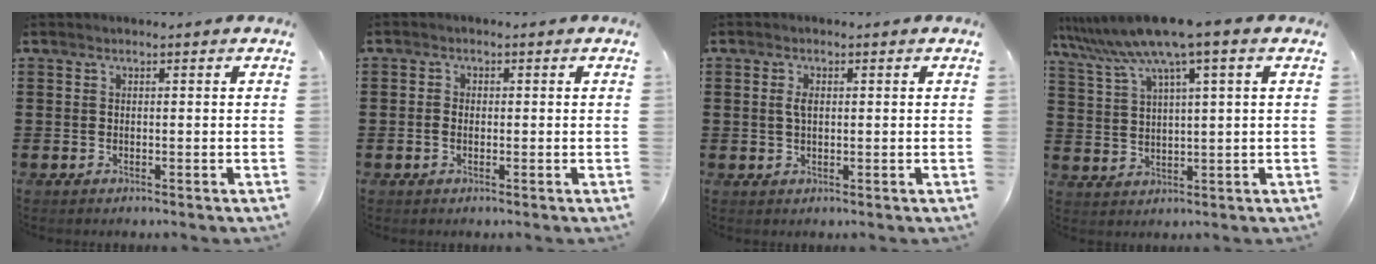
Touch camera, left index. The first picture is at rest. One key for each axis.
{"total": 1.4, "fx": -0.3, "fy": 0.9, "fz": 1.0, "tx": -0.020, "ty": 0.002, "tz": -0.005}
{"total": 2.1, "fx": 0.3, "fy": 0.9, "fz": 1.8, "tx": -0.039, "ty": 0.005, "tz": 0.004}
{"total": 8.1, "fx": 5.4, "fy": -0.2, "fz": 6.1, "tx": -0.138, "ty": -0.028, "tz": 0.090}